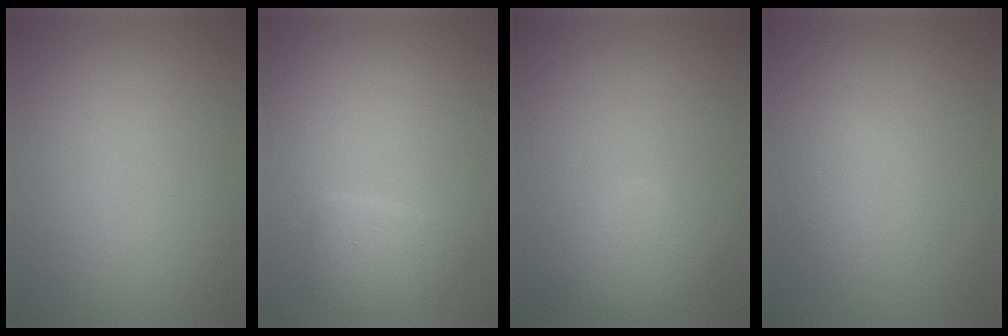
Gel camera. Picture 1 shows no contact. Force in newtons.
{"total": 1.8, "press": 1.8, "slide": 0.1}
{"total": 2.6, "press": 2.6, "slide": 0.1}
{"total": 1.8, "press": 1.8, "slide": 0.1}